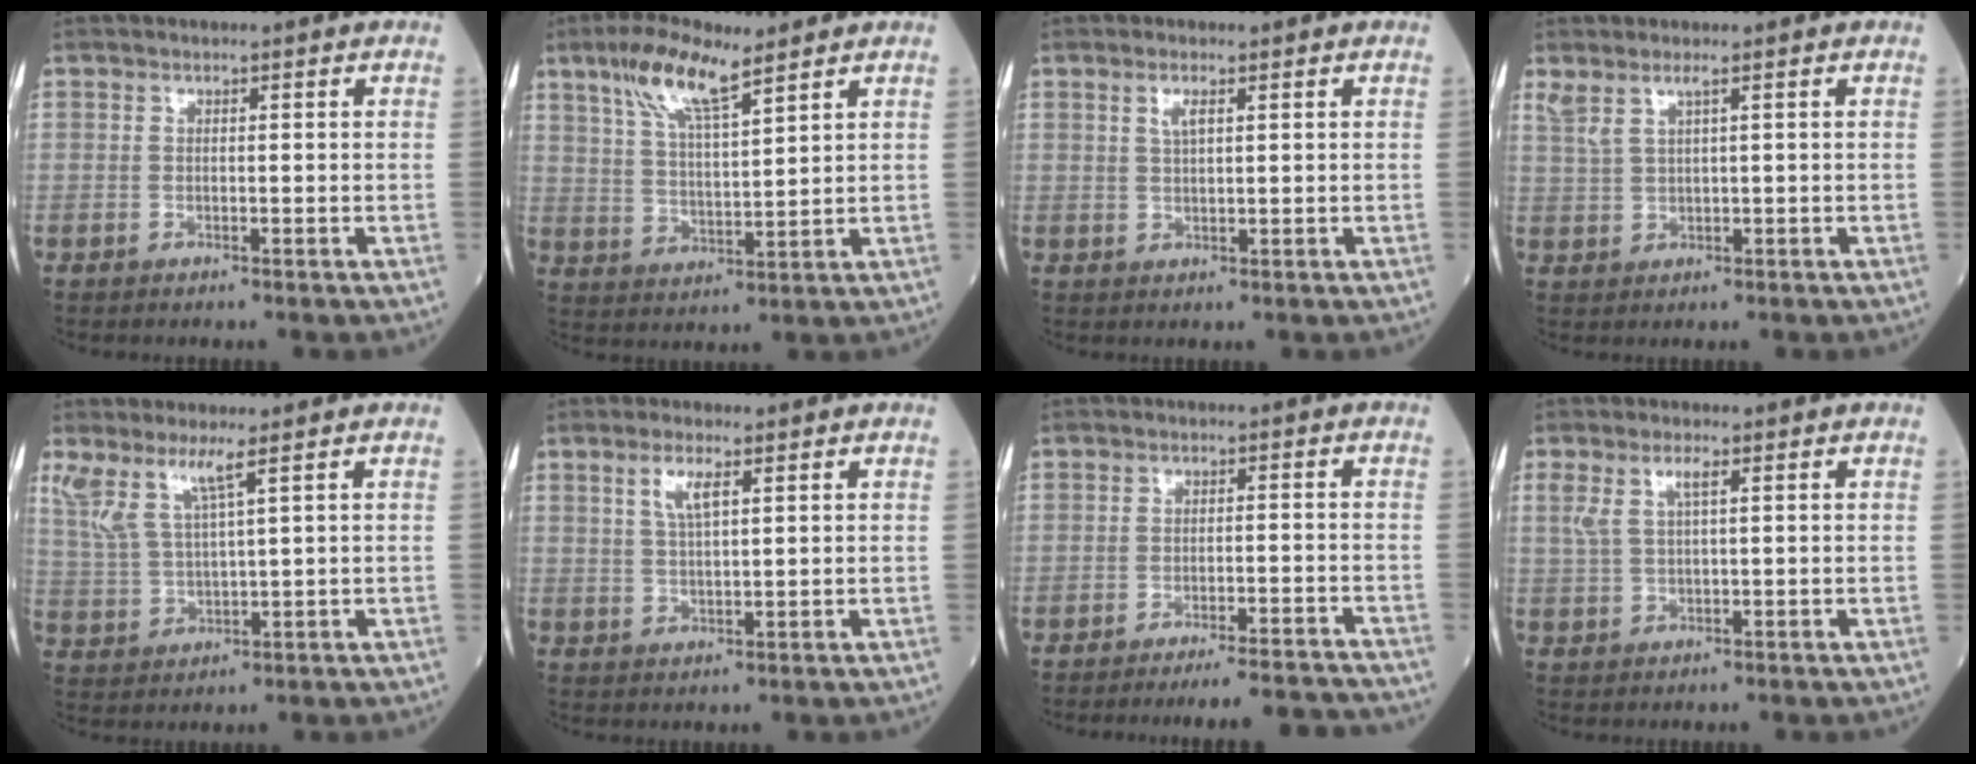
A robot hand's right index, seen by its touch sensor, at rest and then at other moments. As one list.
[{"total": 9.6, "force": [6.3, 1.7, 7.0], "torque": [-0.142, 0.009, 0.121]}, {"total": 2.1, "force": [1.0, 0.4, 1.8], "torque": [-0.038, 0.001, 0.022]}, {"total": 2.9, "force": [1.9, 0.2, 2.2], "torque": [-0.059, 0.010, 0.048]}, {"total": 6.2, "force": [4.0, 0.2, 4.7], "torque": [-0.108, 0.006, 0.091]}, {"total": 4.0, "force": [1.9, 0.8, 3.4], "torque": [-0.071, 0.002, 0.039]}, {"total": 10.5, "force": [-10.2, -0.2, 2.4], "torque": [-0.015, -0.001, -0.134]}, {"total": 3.5, "force": [1.6, 0.8, 3.0], "torque": [-0.071, 0.015, 0.037]}]